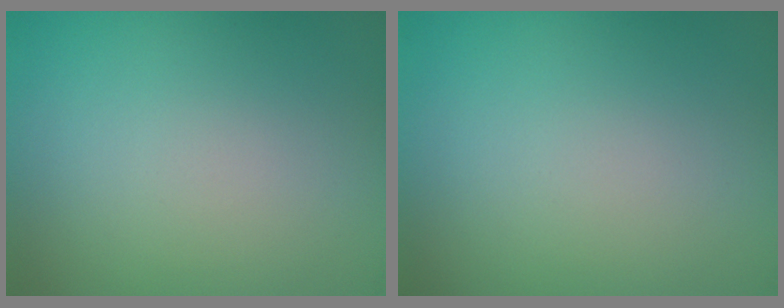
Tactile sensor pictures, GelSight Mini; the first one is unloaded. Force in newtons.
{"total": 0.0}